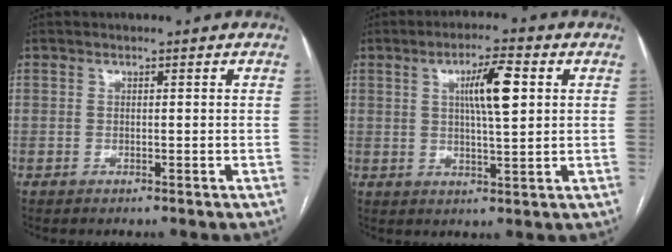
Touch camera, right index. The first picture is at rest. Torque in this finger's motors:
{"motor_torque": [1.05, 0.17, 0.26, 0.13]}